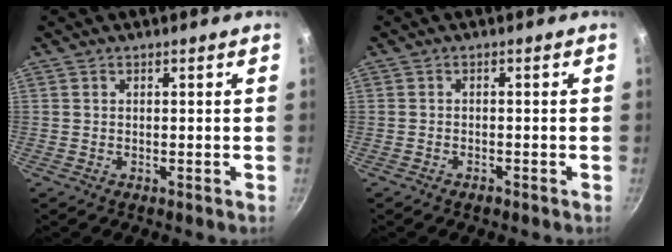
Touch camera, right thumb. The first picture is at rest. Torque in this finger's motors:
{"motor_torque": [-0.19, 0.09, -0.43, 0.06, 0.02]}